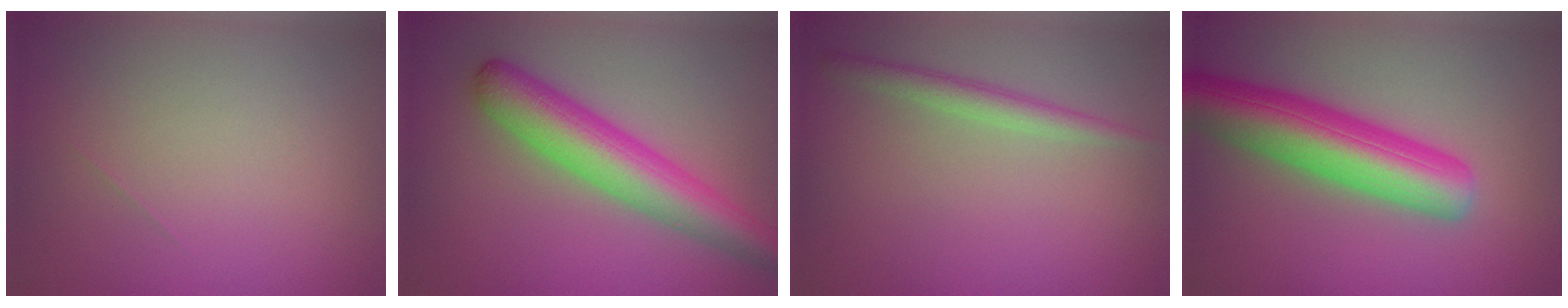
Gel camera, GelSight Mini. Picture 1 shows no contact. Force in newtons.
{"total": 6.4, "press": 6.4, "slide": 0.2}
{"total": 2.0, "press": 2.0, "slide": 0.1}
{"total": 7.9, "press": 7.8, "slide": 0.3}